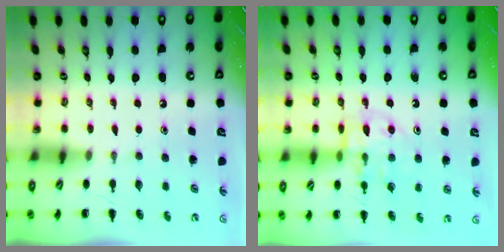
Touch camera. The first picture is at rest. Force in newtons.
{"total": 11.3, "press": 11.2, "slide": 1.4}